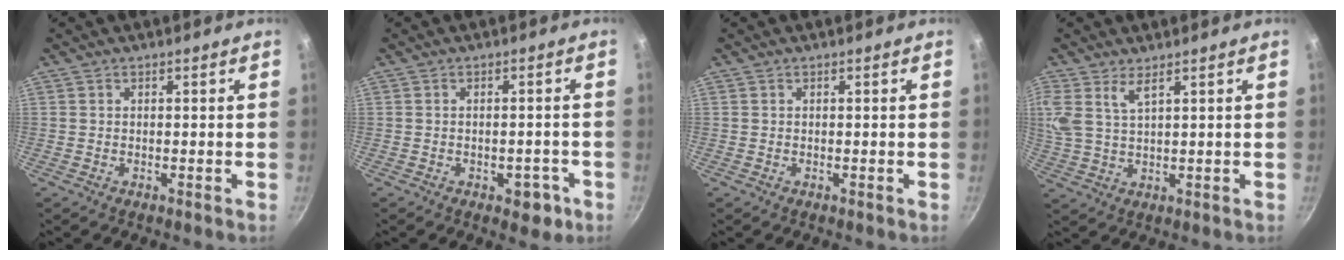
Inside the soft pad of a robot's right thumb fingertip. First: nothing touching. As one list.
[{"total": 4.7, "force": [-2.1, 2.6, 3.4], "torque": [-0.024, 0.013, -0.021]}, {"total": 0.0}, {"total": 7.8, "force": [4.7, 3.4, 5.2], "torque": [-0.115, -0.009, 0.101]}]